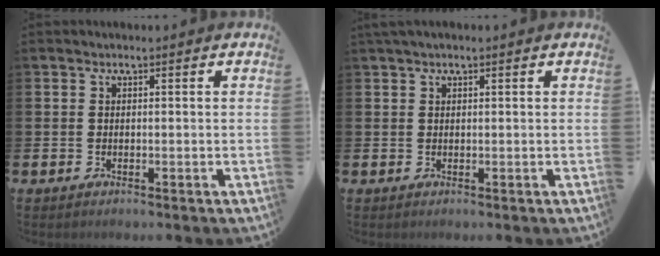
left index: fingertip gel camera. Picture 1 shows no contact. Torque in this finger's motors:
{"motor_torque": [-0.60, -1.06, -1.05, 0.05]}